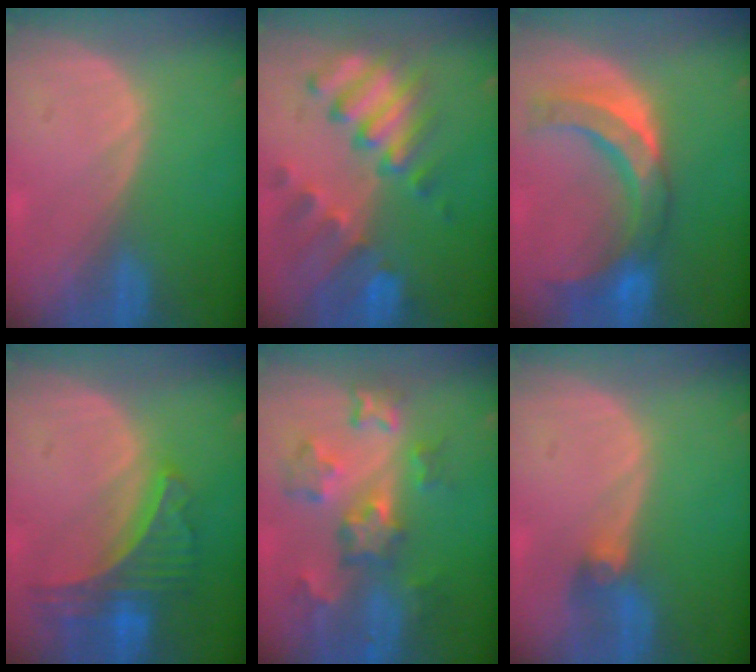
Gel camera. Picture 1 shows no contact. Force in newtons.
{"total": 10.4, "press": 9.0, "slide": 5.2}
{"total": 9.5, "press": 9.2, "slide": 2.5}
{"total": 7.8, "press": 6.9, "slide": 3.6}
{"total": 8.8, "press": 7.9, "slide": 4.0}
{"total": 3.0, "press": 2.6, "slide": 1.4}